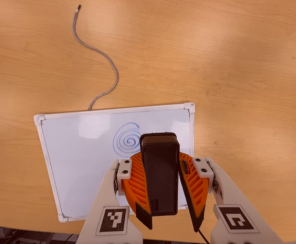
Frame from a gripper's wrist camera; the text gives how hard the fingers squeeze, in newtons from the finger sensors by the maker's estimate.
{"total": 12.1, "left": 10.8, "right": 13.3}